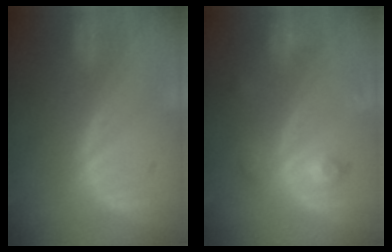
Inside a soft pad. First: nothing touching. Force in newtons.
{"total": 3.4, "press": 3.2, "slide": 1.2}